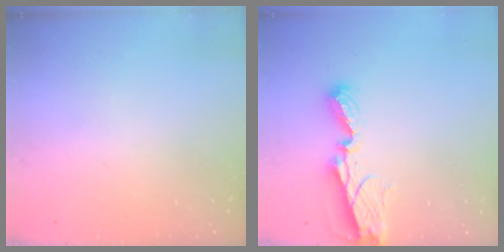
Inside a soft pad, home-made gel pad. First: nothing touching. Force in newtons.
{"total": 8.4, "press": 8.4, "slide": 1.1}